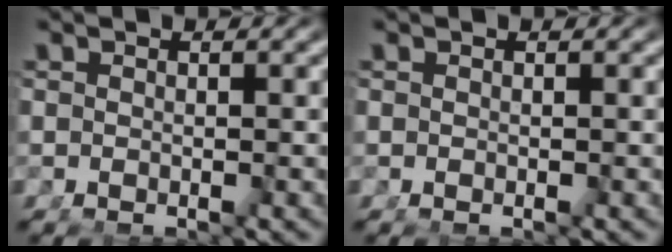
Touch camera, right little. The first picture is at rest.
{"total": 0.0}